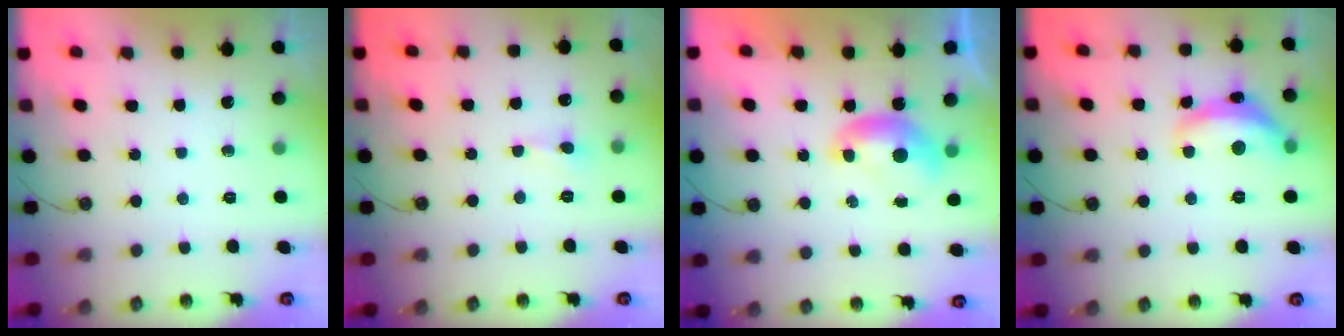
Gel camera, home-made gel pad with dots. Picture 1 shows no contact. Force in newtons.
{"total": 1.8, "press": 1.6, "slide": 0.7}
{"total": 0.0}
{"total": 7.3, "press": 7.3, "slide": 0.7}